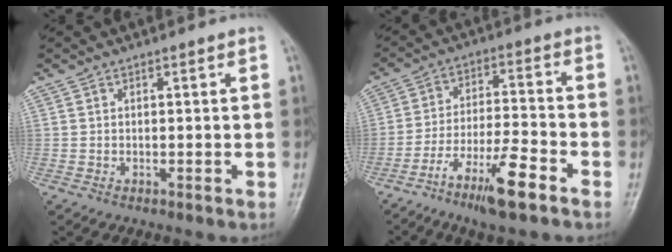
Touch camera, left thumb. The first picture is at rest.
{"total": 10.6, "force": [-6.8, 2.0, 7.9], "torque": [-0.154, 0.034, -0.123]}